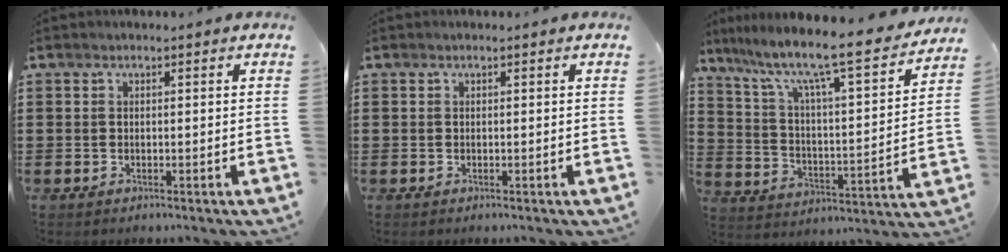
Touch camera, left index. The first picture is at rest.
{"total": 0.0}
{"total": 9.8, "force": [7.9, 0.6, 5.8], "torque": [-0.135, -0.064, 0.121]}